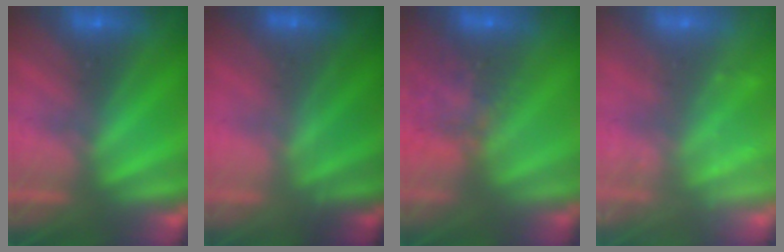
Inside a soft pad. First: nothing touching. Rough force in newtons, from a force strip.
{"total": 1.8}
{"total": 7.2}
{"total": 2.4}